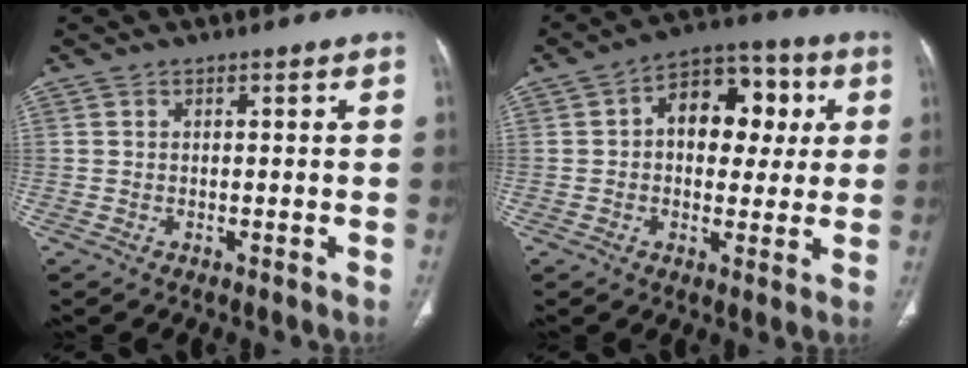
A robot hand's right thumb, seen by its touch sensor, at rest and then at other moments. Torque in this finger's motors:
{"motor_torque": [-0.65, 1.00, 0.24, 0.03, 0.07]}